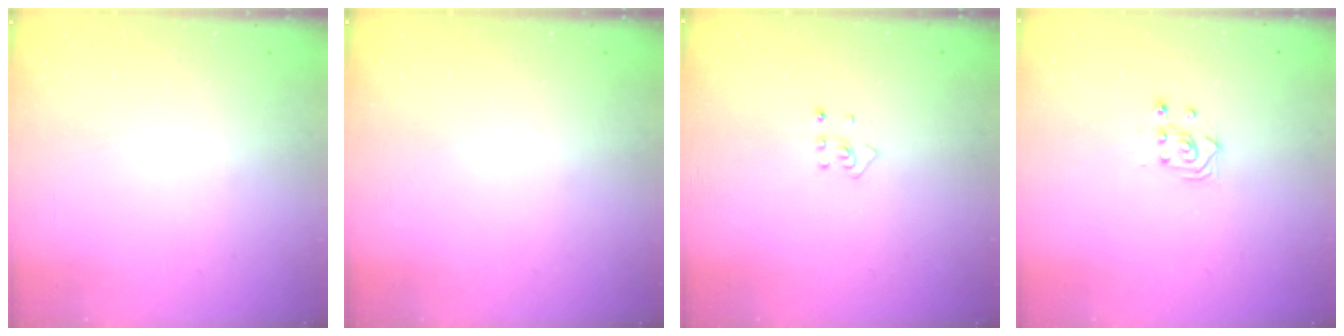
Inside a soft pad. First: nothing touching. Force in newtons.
{"total": 0.0}
{"total": 2.5, "press": 2.4, "slide": 0.8}
{"total": 2.3, "press": 2.3, "slide": 0.3}